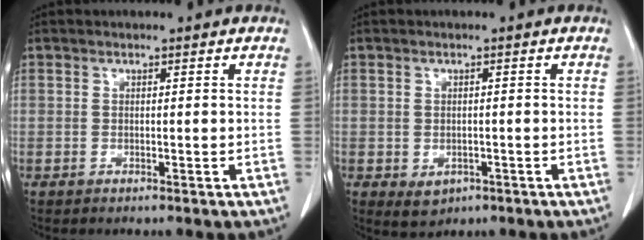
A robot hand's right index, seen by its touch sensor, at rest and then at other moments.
{"total": 2.8, "force": [-1.1, 2.1, 1.4], "torque": [-0.018, -0.001, -0.003]}